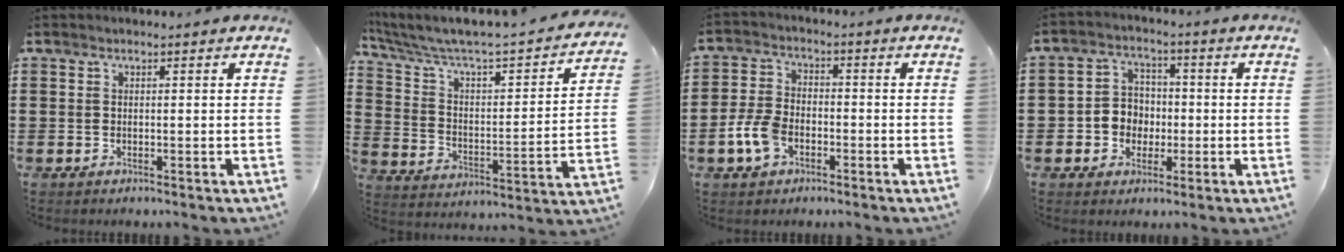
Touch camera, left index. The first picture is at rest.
{"total": 4.0, "force": [3.0, 1.2, 2.3], "torque": [-0.065, -0.038, 0.040]}
{"total": 6.1, "force": [-2.4, 3.6, 4.2], "torque": [-0.107, 0.001, -0.051]}
{"total": 5.2, "force": [-1.1, 4.9, 1.4], "torque": [-0.043, 0.018, -0.022]}